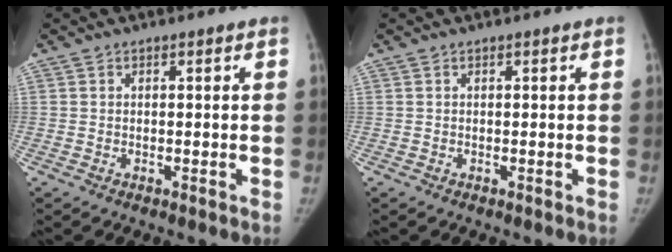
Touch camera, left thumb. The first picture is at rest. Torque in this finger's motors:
{"motor_torque": [0.00, 0.00, 0.01, -0.01, -0.02]}